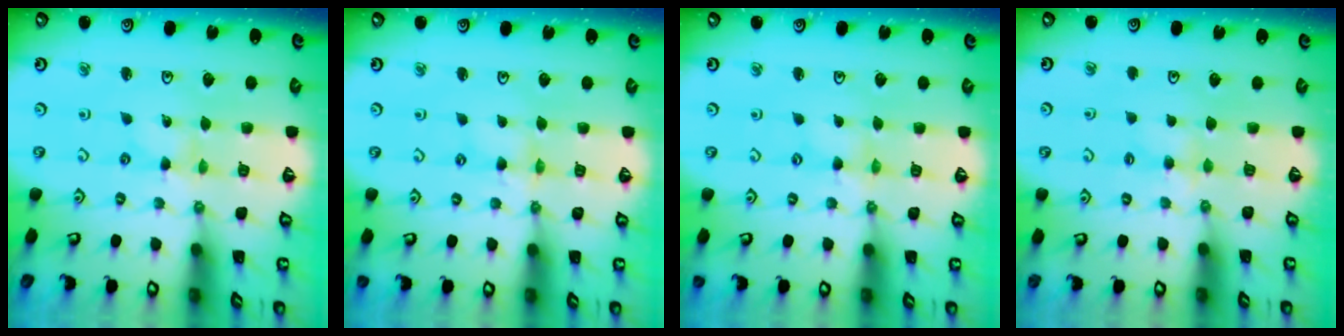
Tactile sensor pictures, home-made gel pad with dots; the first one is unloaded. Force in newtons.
{"total": 2.0, "press": 2.0, "slide": 0.3}
{"total": 1.7, "press": 1.7, "slide": 0.2}
{"total": 3.9, "press": 3.9, "slide": 0.6}